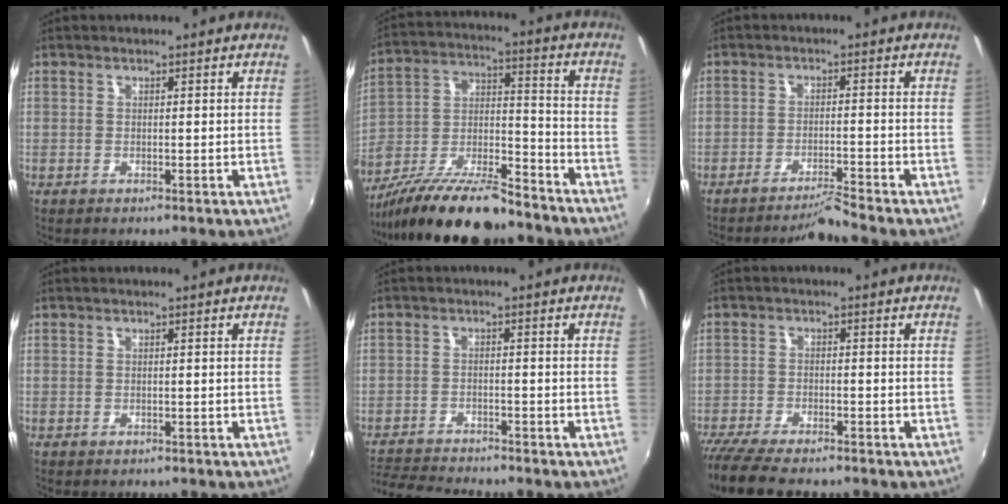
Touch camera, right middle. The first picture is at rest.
{"total": 19.8, "force": [-14.9, 5.5, 11.8], "torque": [-0.234, -0.023, -0.254]}
{"total": 4.0, "force": [-3.7, -1.6, 0.5], "torque": [-0.023, 0.006, -0.064]}
{"total": 1.1, "force": [-1.0, 0.4, 0.3], "torque": [-0.011, -0.003, -0.011]}
{"total": 9.2, "force": [-8.6, 1.2, 2.9], "torque": [-0.082, -0.013, -0.146]}
{"total": 11.9, "force": [-10.1, 2.6, 5.7], "torque": [-0.136, -0.039, -0.176]}